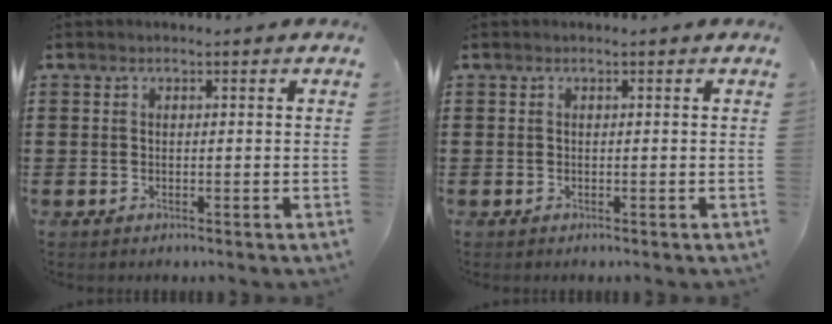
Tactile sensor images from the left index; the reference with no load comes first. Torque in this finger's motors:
{"motor_torque": [0.00, 0.00, 0.00, 0.01]}